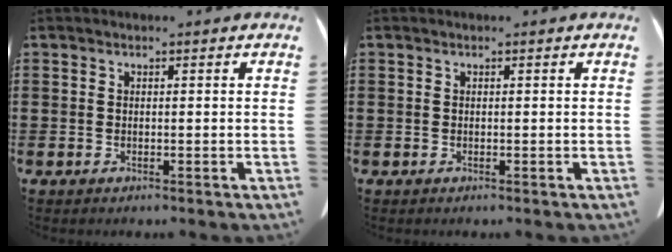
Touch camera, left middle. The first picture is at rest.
{"total": 0.0}